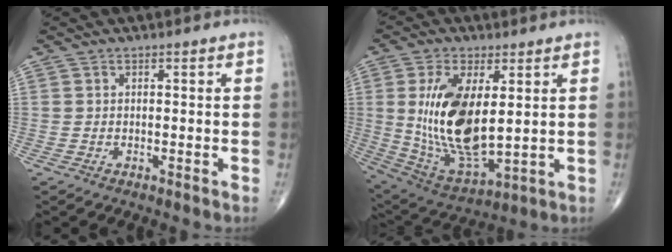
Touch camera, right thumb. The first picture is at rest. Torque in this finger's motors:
{"motor_torque": [1.12, 3.73, 2.01, 0.17, 0.24]}